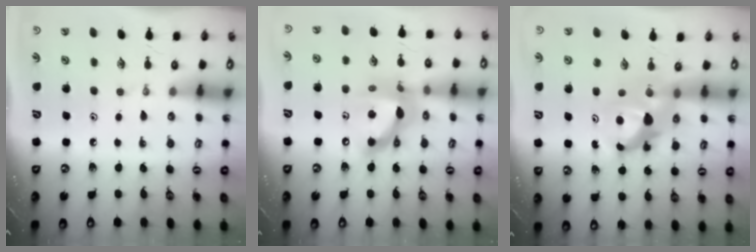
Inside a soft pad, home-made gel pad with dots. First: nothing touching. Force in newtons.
{"total": 14.4, "press": 14.4, "slide": 1.5}
{"total": 8.6, "press": 8.6, "slide": 0.5}